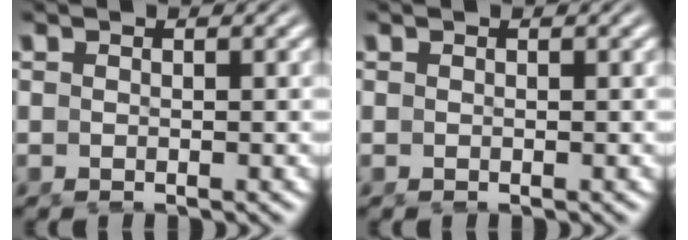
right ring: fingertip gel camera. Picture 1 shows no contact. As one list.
[{"total": 0.0}]